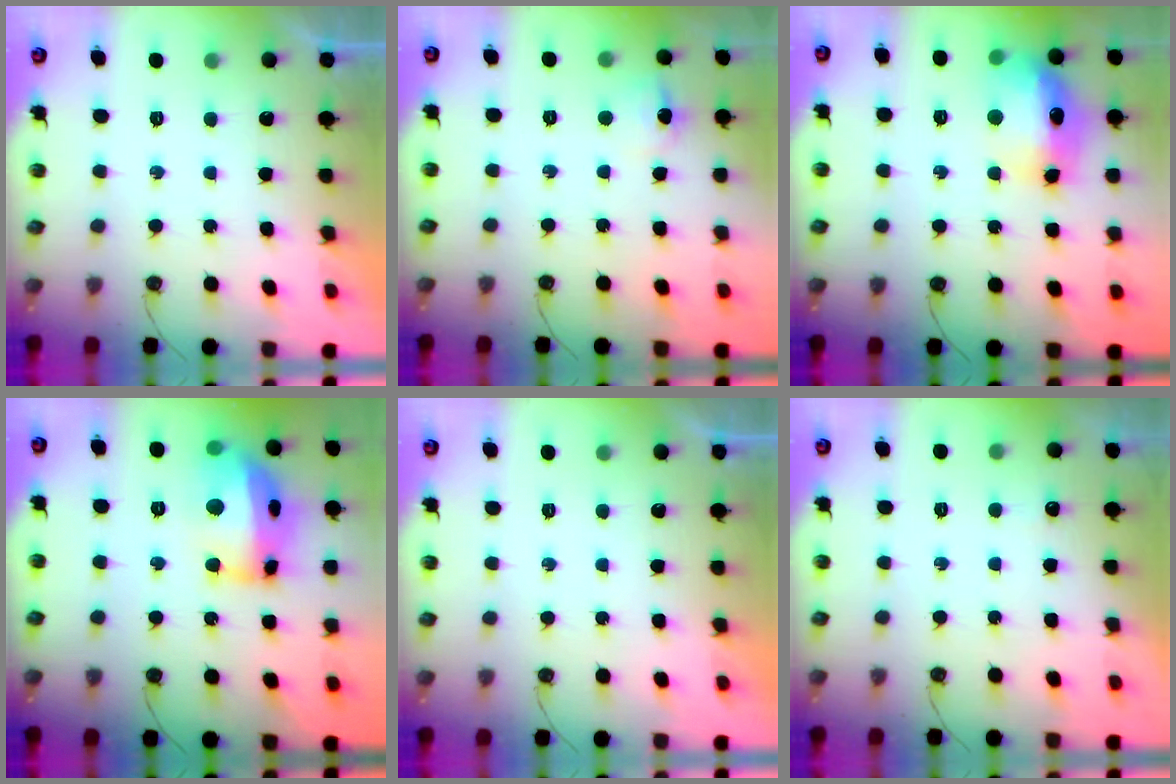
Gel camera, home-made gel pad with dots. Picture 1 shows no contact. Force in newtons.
{"total": 6.4, "press": 6.4, "slide": 0.4}
{"total": 14.7, "press": 14.6, "slide": 1.4}
{"total": 17.6, "press": 17.6, "slide": 1.3}
{"total": 0.0}
{"total": 3.2, "press": 3.1, "slide": 0.7}